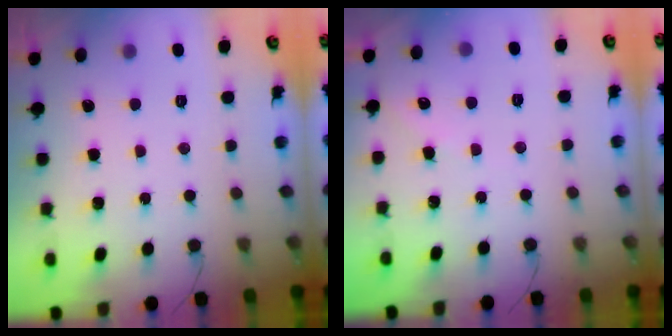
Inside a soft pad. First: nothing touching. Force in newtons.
{"total": 2.2, "press": 2.2, "slide": 0.4}